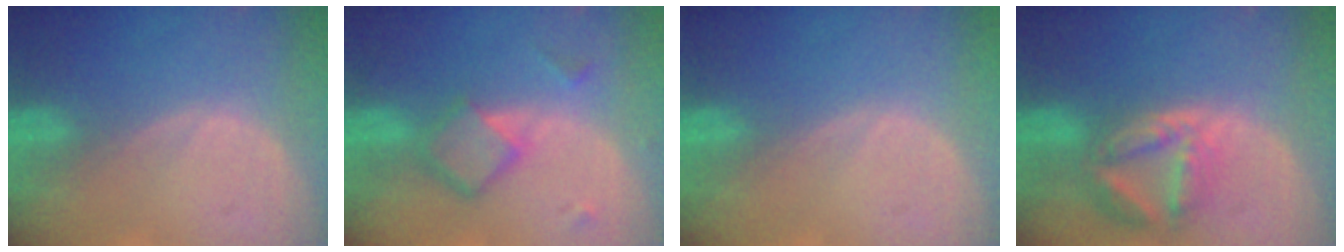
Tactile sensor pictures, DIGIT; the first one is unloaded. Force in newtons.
{"total": 6.3, "press": 5.4, "slide": 3.4}
{"total": 0.0}
{"total": 8.0, "press": 7.1, "slide": 3.8}